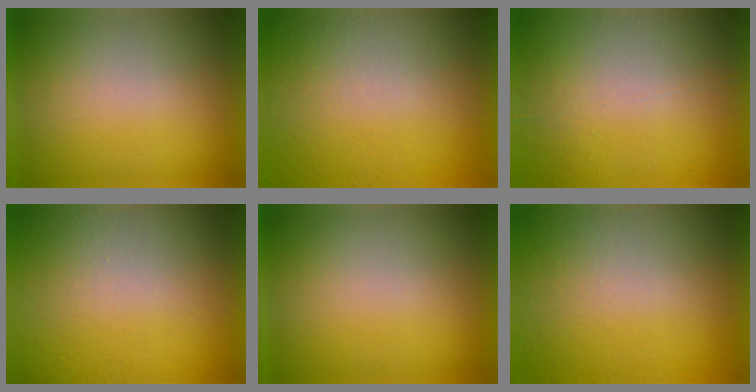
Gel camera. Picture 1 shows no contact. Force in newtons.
{"total": 8.3}
{"total": 7.1}
{"total": 7.8}
{"total": 0.0}
{"total": 8.3}